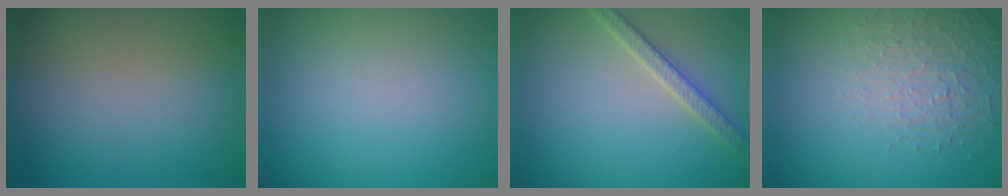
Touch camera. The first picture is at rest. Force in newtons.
{"total": 0.0}
{"total": 2.6, "press": 2.5, "slide": 0.5}
{"total": 1.9, "press": 1.4, "slide": 1.3}